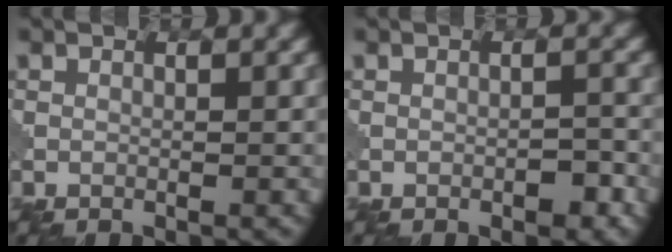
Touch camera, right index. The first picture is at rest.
{"total": 1.7, "force": [-0.8, 0.8, 1.3], "torque": [-0.018, 0.003, -0.012]}